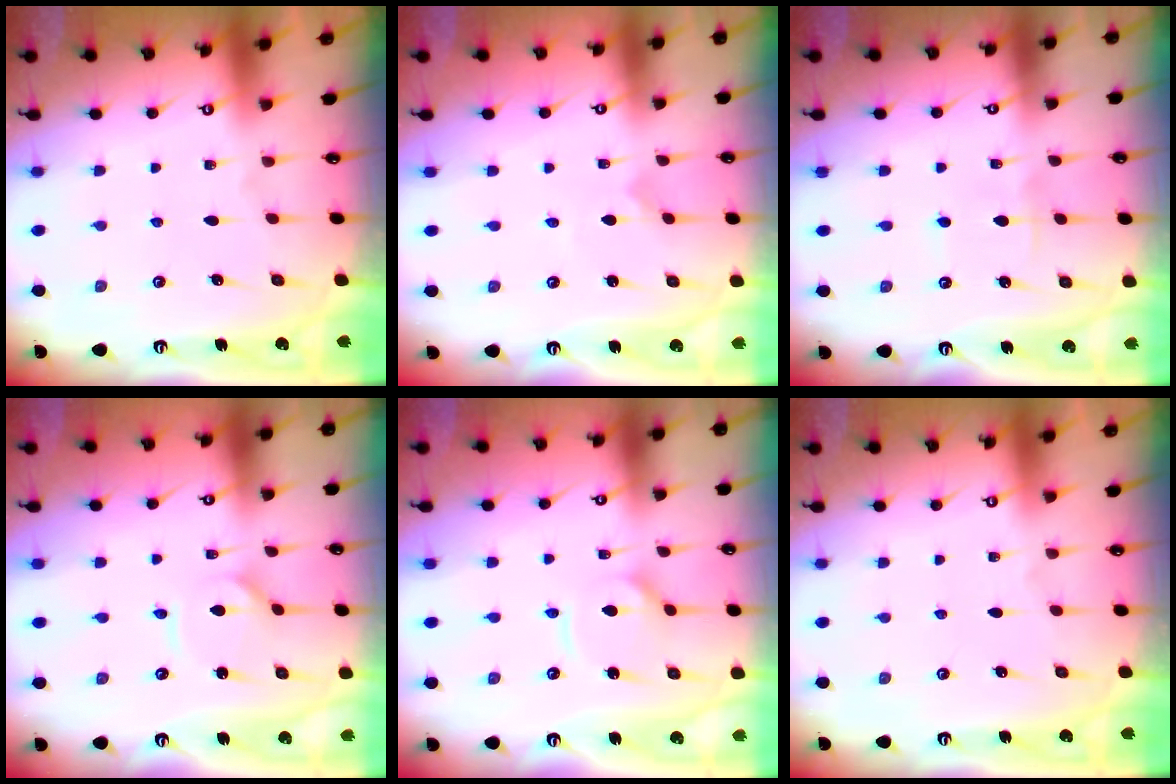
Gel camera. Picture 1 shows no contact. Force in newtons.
{"total": 0.0}
{"total": 2.9, "press": 2.9, "slide": 0.3}
{"total": 2.0, "press": 2.0, "slide": 0.3}
{"total": 5.1, "press": 5.0, "slide": 0.9}
{"total": 0.0}